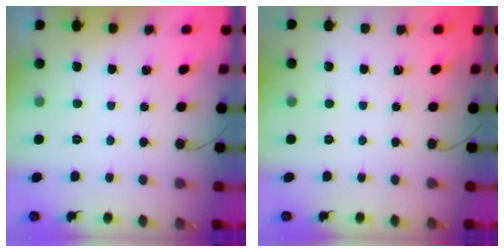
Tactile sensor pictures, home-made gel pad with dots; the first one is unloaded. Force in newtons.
{"total": 0.0}